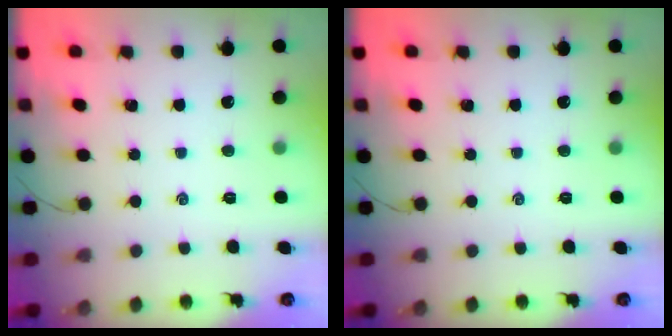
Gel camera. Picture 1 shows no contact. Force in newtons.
{"total": 0.0}